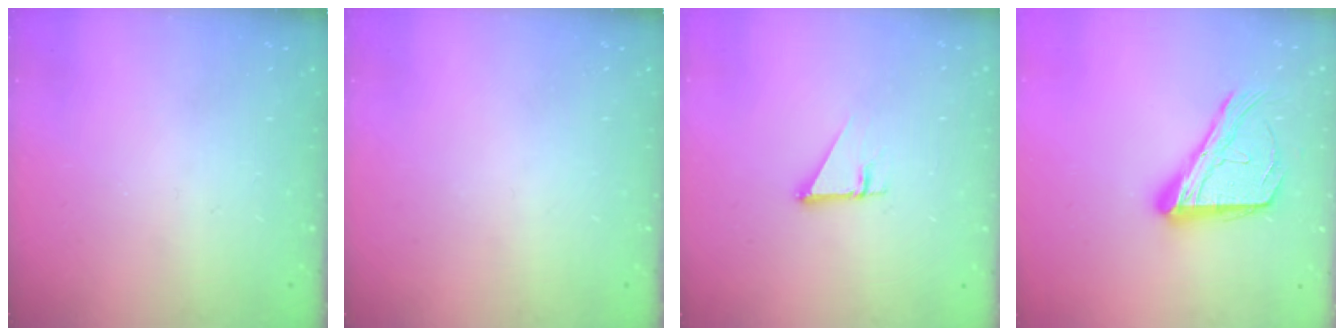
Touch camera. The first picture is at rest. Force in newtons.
{"total": 0.0}
{"total": 2.7, "press": 2.7, "slide": 0.1}
{"total": 17.3, "press": 17.2, "slide": 1.0}